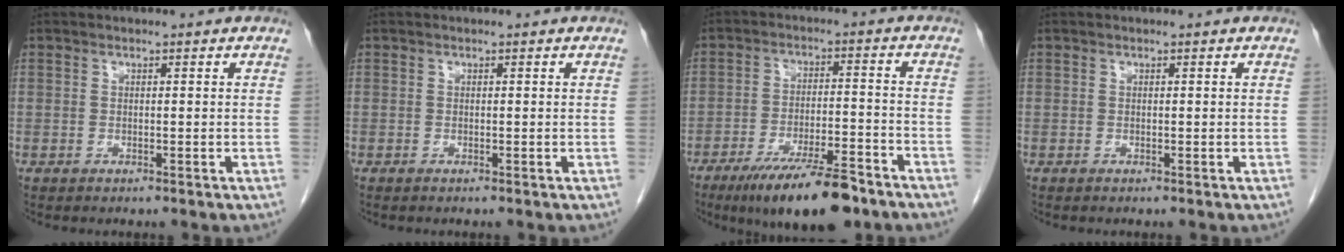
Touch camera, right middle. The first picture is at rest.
{"total": 0.0}
{"total": 13.0, "force": [-9.5, 2.5, 8.6], "torque": [-0.135, -0.016, -0.156]}
{"total": 0.0}